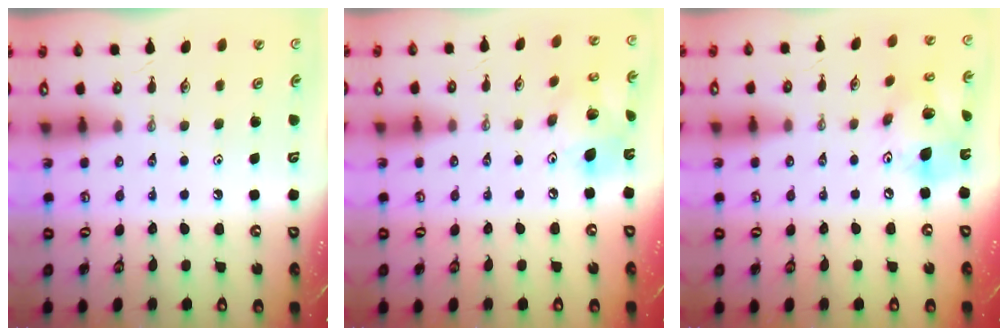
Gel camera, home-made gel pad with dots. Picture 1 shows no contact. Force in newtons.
{"total": 14.2, "press": 13.9, "slide": 3.2}
{"total": 17.9, "press": 17.6, "slide": 3.4}